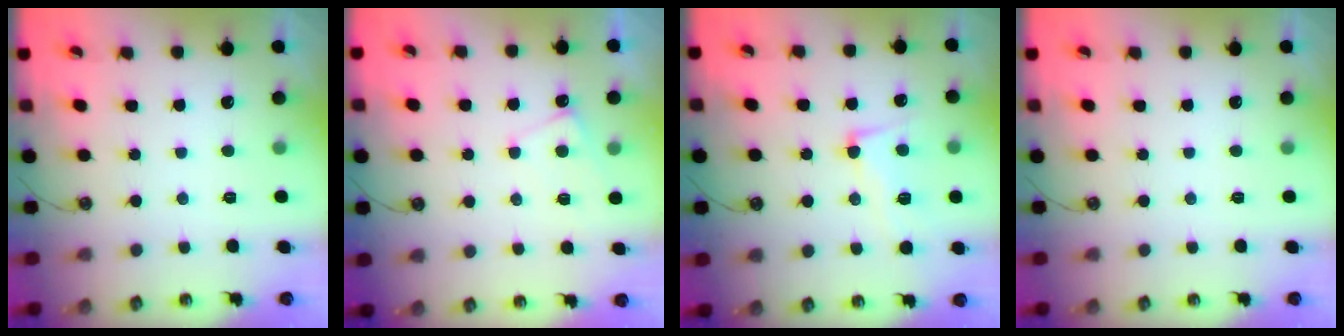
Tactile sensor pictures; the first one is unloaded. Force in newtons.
{"total": 1.7, "press": 1.7, "slide": 0.4}
{"total": 4.5, "press": 4.1, "slide": 1.8}
{"total": 0.0}